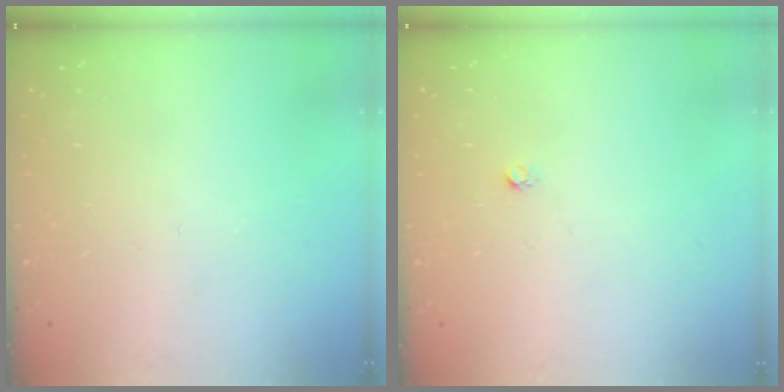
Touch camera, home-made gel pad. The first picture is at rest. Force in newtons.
{"total": 1.6, "press": 1.5, "slide": 0.1}